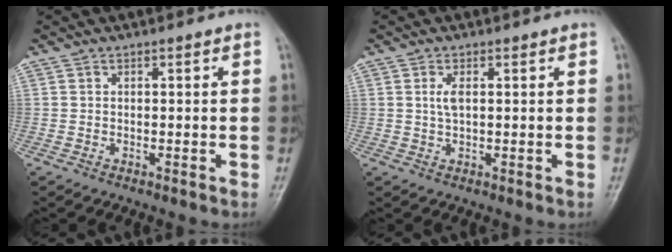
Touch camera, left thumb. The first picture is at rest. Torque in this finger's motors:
{"motor_torque": [-0.18, 0.20, 0.05, -0.02, 0.01]}